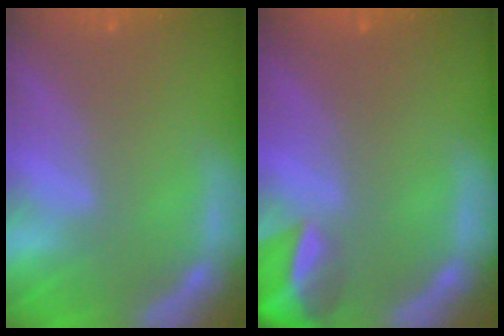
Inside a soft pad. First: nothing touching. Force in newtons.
{"total": 4.9}